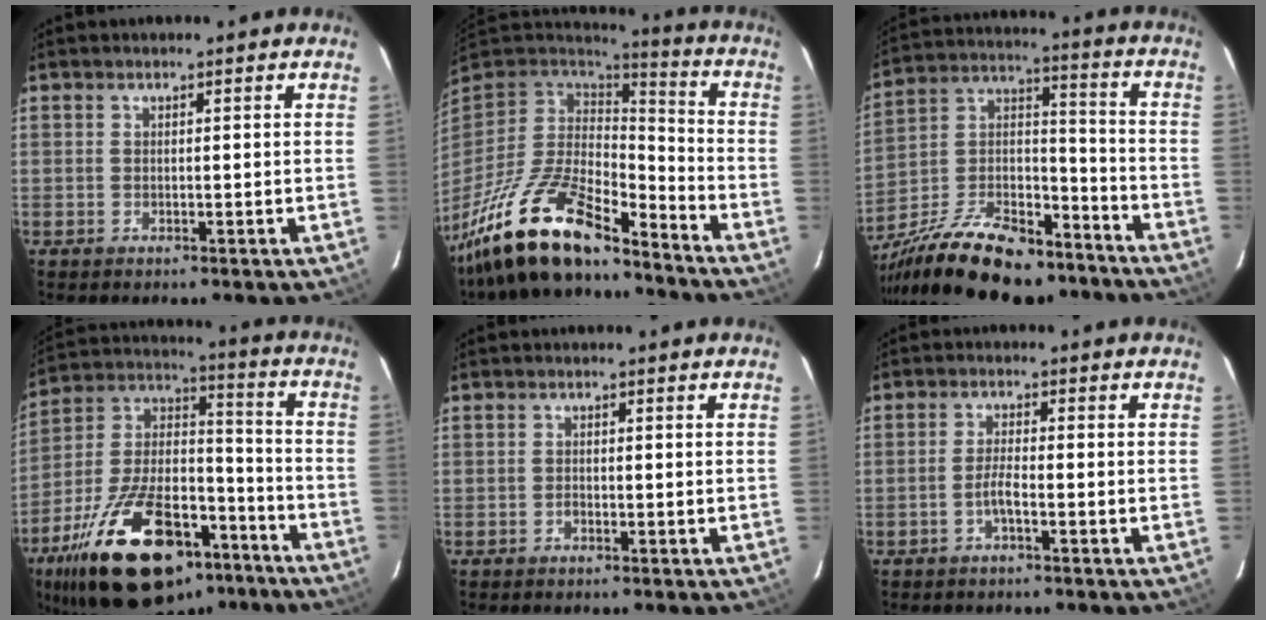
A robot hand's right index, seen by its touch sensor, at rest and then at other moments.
{"total": 20.6, "force": [-15.6, 6.2, 11.9], "torque": [-0.245, -0.032, -0.282]}
{"total": 24.0, "force": [-17.0, 10.9, 13.0], "torque": [-0.260, 0.018, -0.263]}
{"total": 29.8, "force": [-18.3, 14.1, 18.8], "torque": [-0.359, 0.011, -0.284]}
{"total": 0.8, "force": [-0.5, 0.5, 0.2], "torque": [-0.004, 0.003, -0.009]}
{"total": 2.5, "force": [-1.4, 0.2, 2.1], "torque": [-0.046, 0.004, -0.030]}